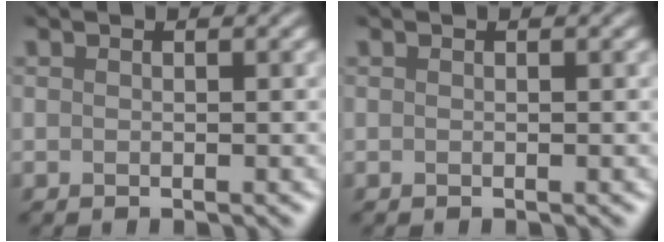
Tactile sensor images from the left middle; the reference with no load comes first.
{"total": 0.0}